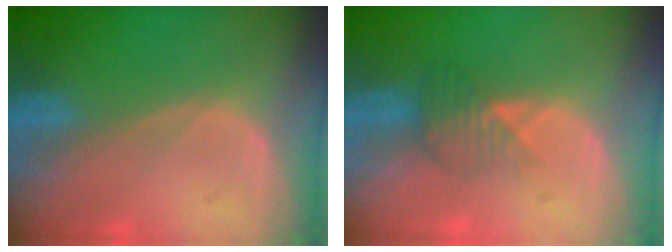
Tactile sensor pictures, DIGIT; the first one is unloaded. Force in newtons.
{"total": 3.5, "press": 3.1, "slide": 1.6}